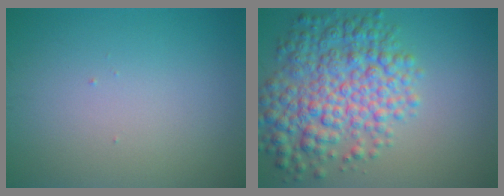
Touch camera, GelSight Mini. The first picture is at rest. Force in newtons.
{"total": 7.9, "press": 7.9, "slide": 0.2}